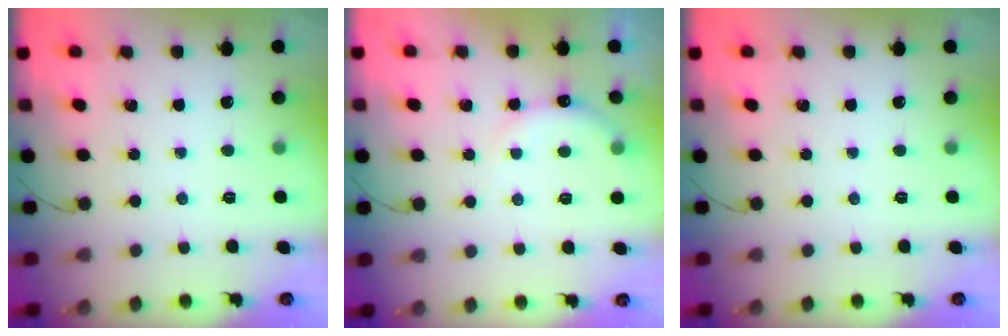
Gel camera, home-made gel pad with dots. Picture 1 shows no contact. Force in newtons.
{"total": 6.5, "press": 6.4, "slide": 1.2}
{"total": 0.0}